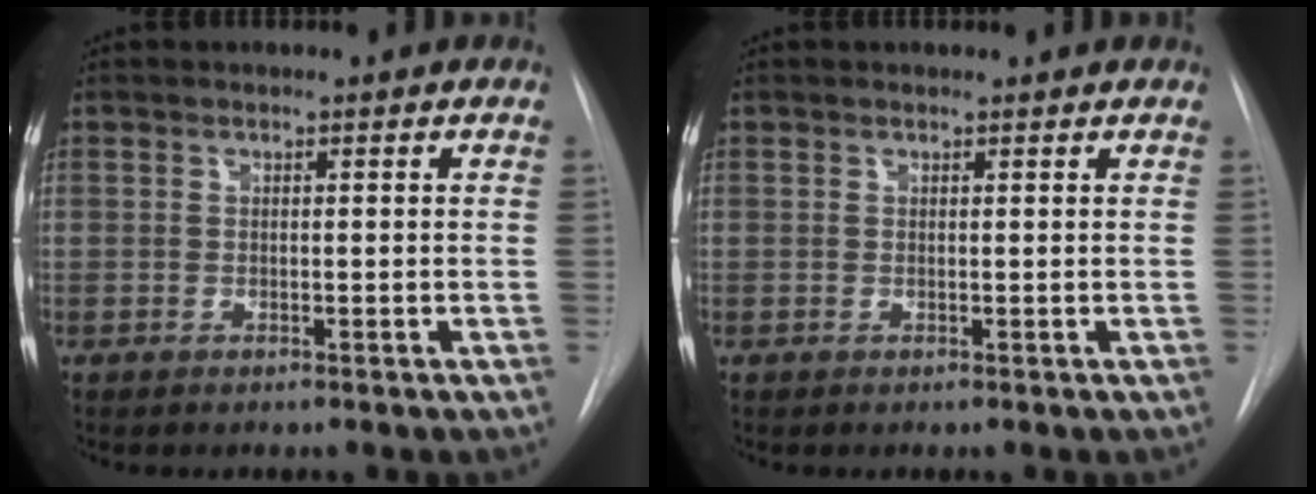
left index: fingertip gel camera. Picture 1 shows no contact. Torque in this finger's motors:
{"motor_torque": [0.19, 0.02, -0.02, -0.01]}